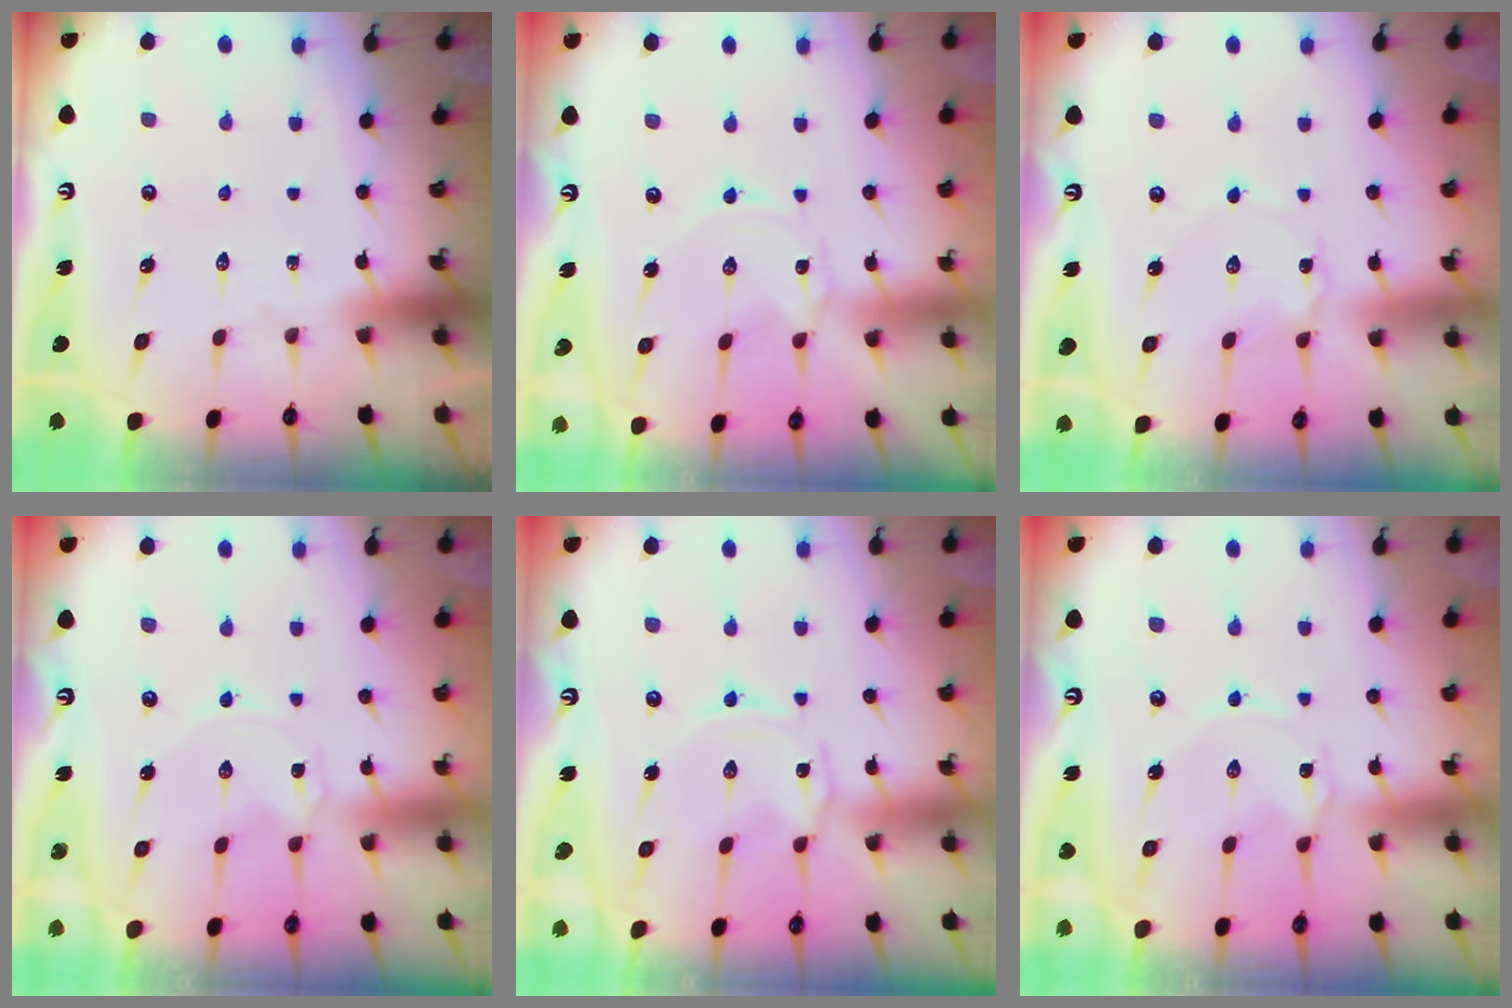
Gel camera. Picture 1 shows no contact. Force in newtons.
{"total": 0.0}
{"total": 2.3, "press": 2.3, "slide": 0.3}
{"total": 0.0}
{"total": 1.1, "press": 1.0, "slide": 0.4}
{"total": 1.4, "press": 1.4, "slide": 0.1}